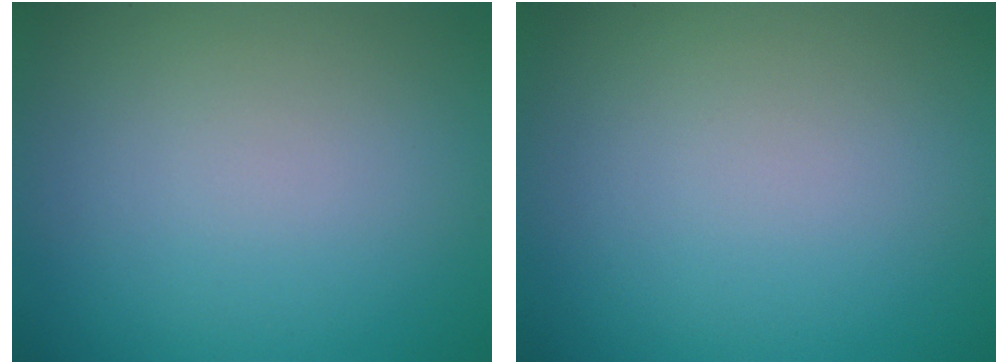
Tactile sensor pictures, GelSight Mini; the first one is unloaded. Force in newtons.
{"total": 0.0}